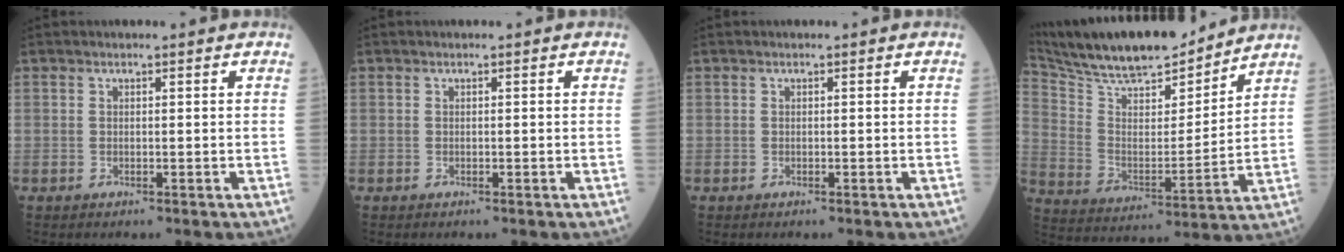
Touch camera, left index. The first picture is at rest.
{"total": 0.0}
{"total": 0.0}
{"total": 19.7, "force": [17.8, 3.4, 7.8], "torque": [-0.151, 0.008, 0.301]}